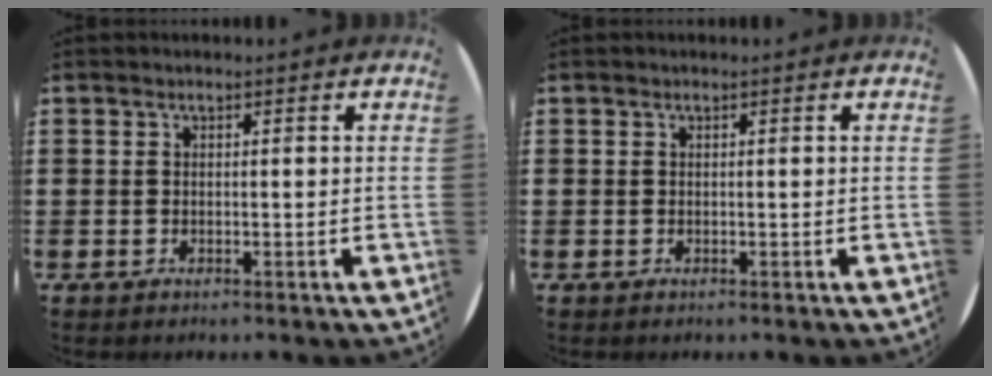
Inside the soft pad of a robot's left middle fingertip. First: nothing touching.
{"total": 0.0}